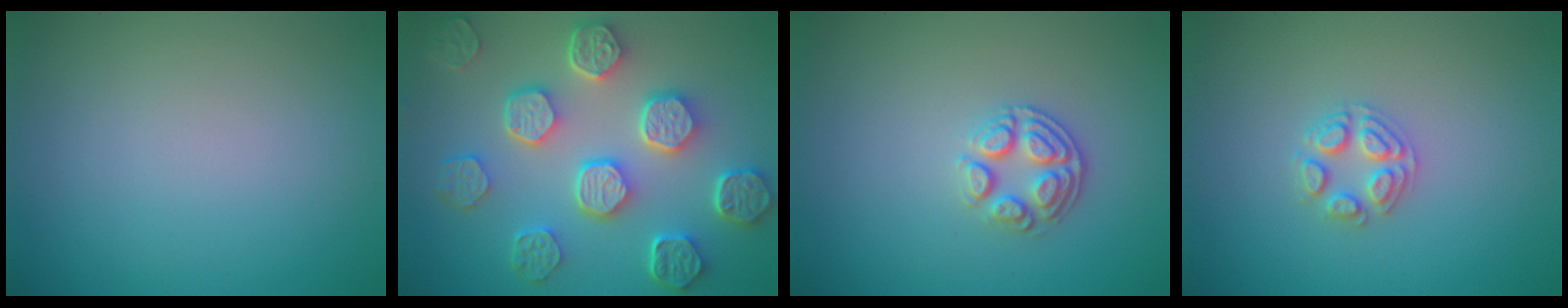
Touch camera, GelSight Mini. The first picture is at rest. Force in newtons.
{"total": 7.9, "press": 6.1, "slide": 5.0}
{"total": 2.8, "press": 2.6, "slide": 1.2}
{"total": 2.5, "press": 2.5, "slide": 0.3}